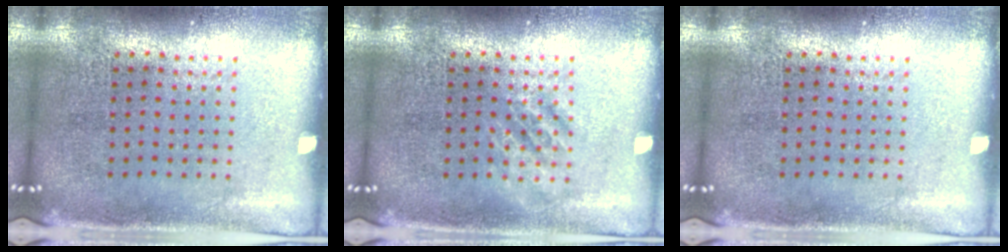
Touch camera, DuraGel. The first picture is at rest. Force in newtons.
{"total": 1.4, "press": 1.4, "slide": 0.2}
{"total": 0.0}